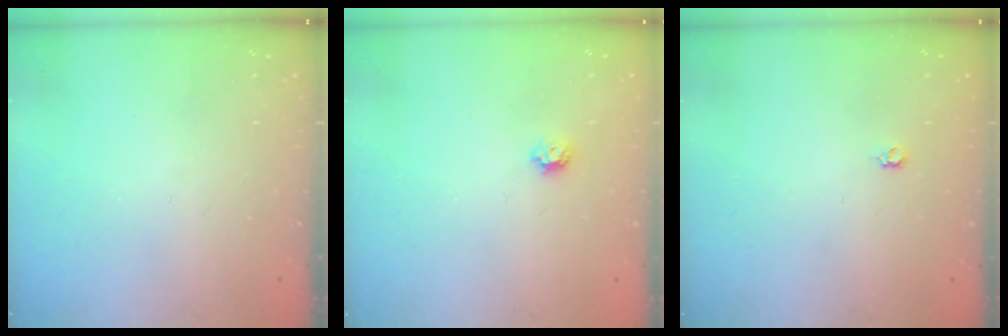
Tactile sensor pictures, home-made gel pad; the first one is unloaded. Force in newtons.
{"total": 4.9, "press": 4.9, "slide": 0.8}
{"total": 3.1, "press": 3.0, "slide": 0.6}